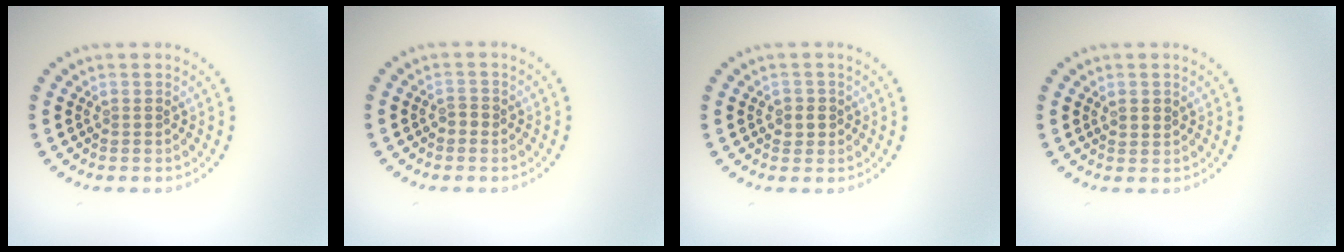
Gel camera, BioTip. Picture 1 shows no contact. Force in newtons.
{"total": 0.9, "press": 0.8, "slide": 0.2}
{"total": 1.5, "press": 1.4, "slide": 0.6}
{"total": 1.1, "press": 1.0, "slide": 0.5}